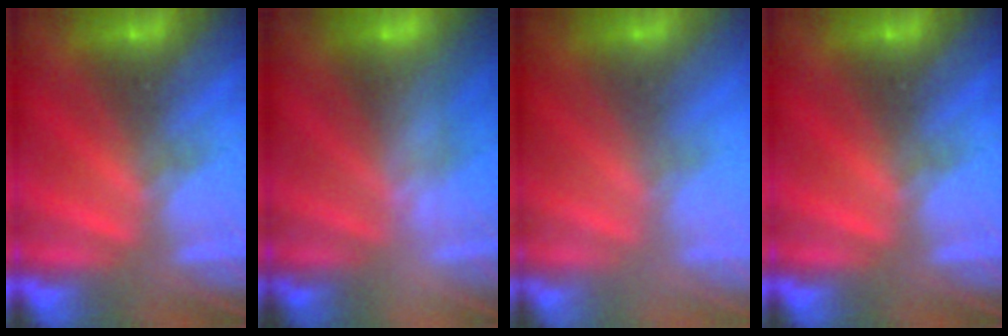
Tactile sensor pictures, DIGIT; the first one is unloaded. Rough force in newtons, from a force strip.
{"total": 2.5}
{"total": 3.0}
{"total": 0.0}